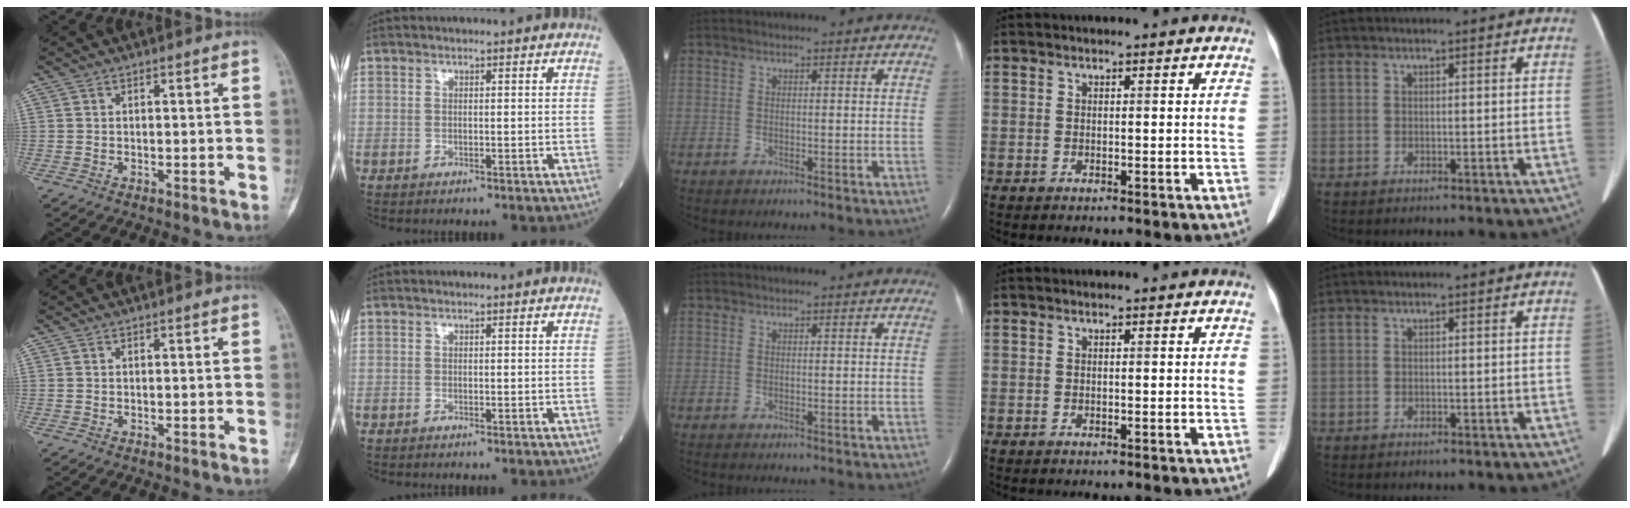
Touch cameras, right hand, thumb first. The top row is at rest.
{}